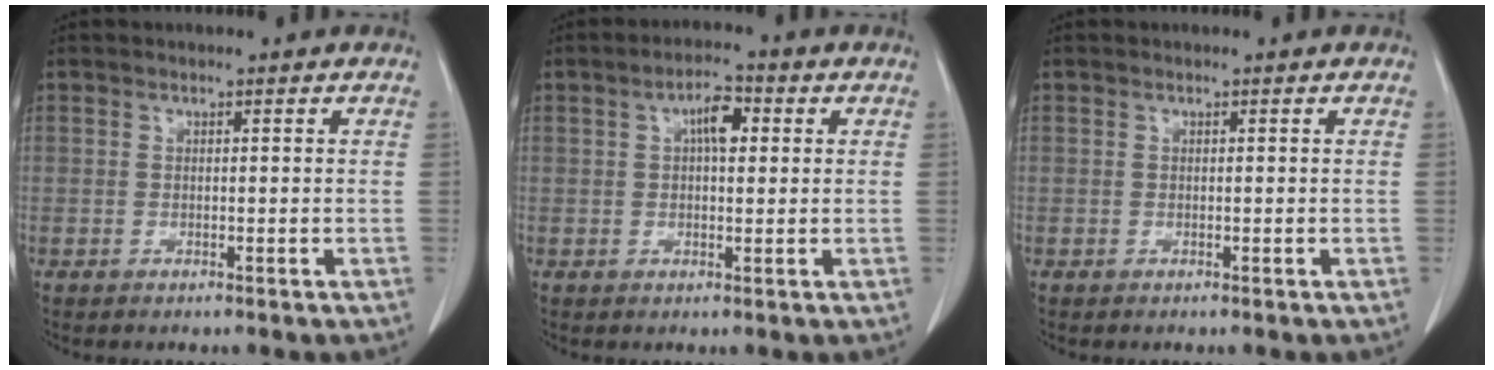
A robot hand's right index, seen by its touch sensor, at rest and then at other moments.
{"total": 4.3, "force": [1.2, 1.7, 3.8], "torque": [-0.064, 0.012, 0.016]}
{"total": 0.0}